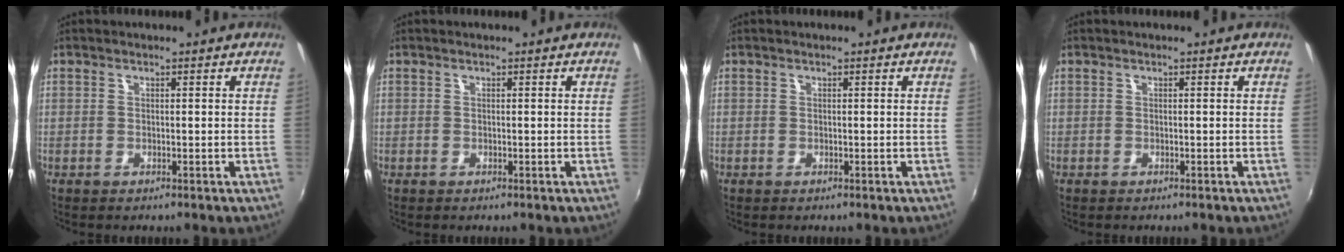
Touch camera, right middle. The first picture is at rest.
{"total": 0.0}
{"total": 0.0}
{"total": 0.0}